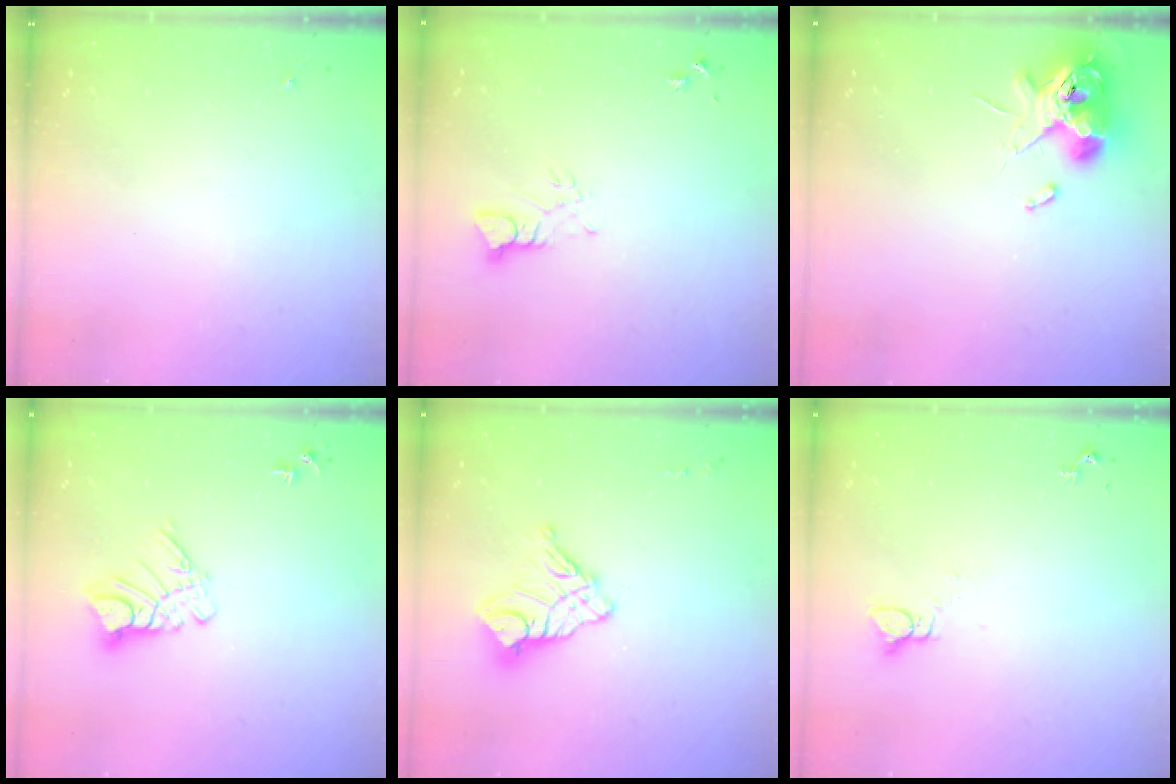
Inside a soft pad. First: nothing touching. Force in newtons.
{"total": 3.2, "press": 3.2, "slide": 0.2}
{"total": 12.2, "press": 12.0, "slide": 2.0}
{"total": 9.5, "press": 9.5, "slide": 0.9}
{"total": 12.6, "press": 12.6, "slide": 1.2}
{"total": 2.2, "press": 2.2, "slide": 0.1}